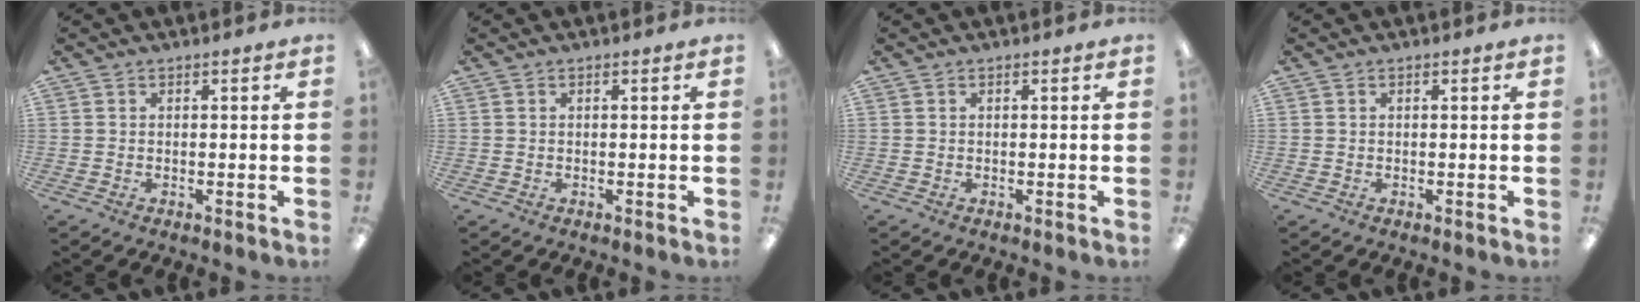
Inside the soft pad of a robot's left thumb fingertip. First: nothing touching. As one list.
[{"total": 0.0}, {"total": 0.0}, {"total": 0.0}]